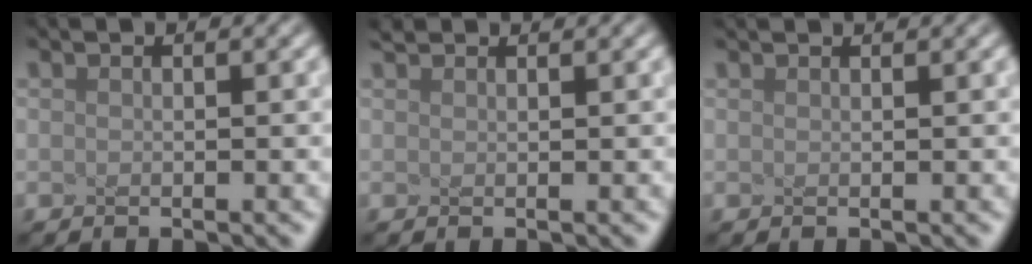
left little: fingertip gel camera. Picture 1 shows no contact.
{"total": 1.2, "force": [1.2, 0.2, 0.2], "torque": [-0.005, 0.006, 0.018]}
{"total": 1.1, "force": [1.0, 0.2, 0.3], "torque": [-0.002, 0.000, 0.004]}